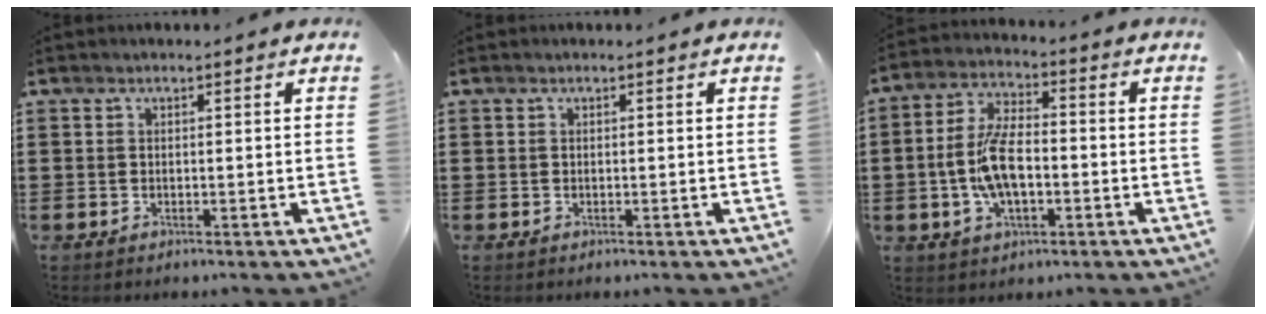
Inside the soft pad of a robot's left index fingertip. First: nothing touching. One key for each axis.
{"total": 0.0}
{"total": 9.2, "fx": -1.5, "fy": 4.3, "fz": 8.0, "tx": -0.180, "ty": 0.001, "tz": -0.034}